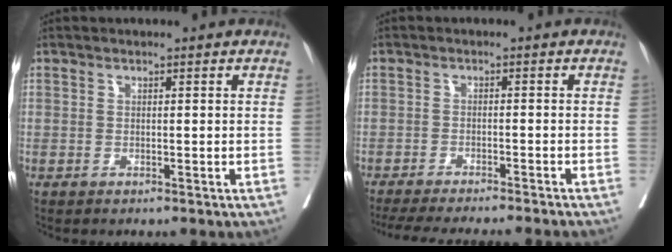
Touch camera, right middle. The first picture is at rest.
{"total": 15.6, "force": [-14.1, 0.6, 6.7], "torque": [-0.100, -0.031, -0.193]}